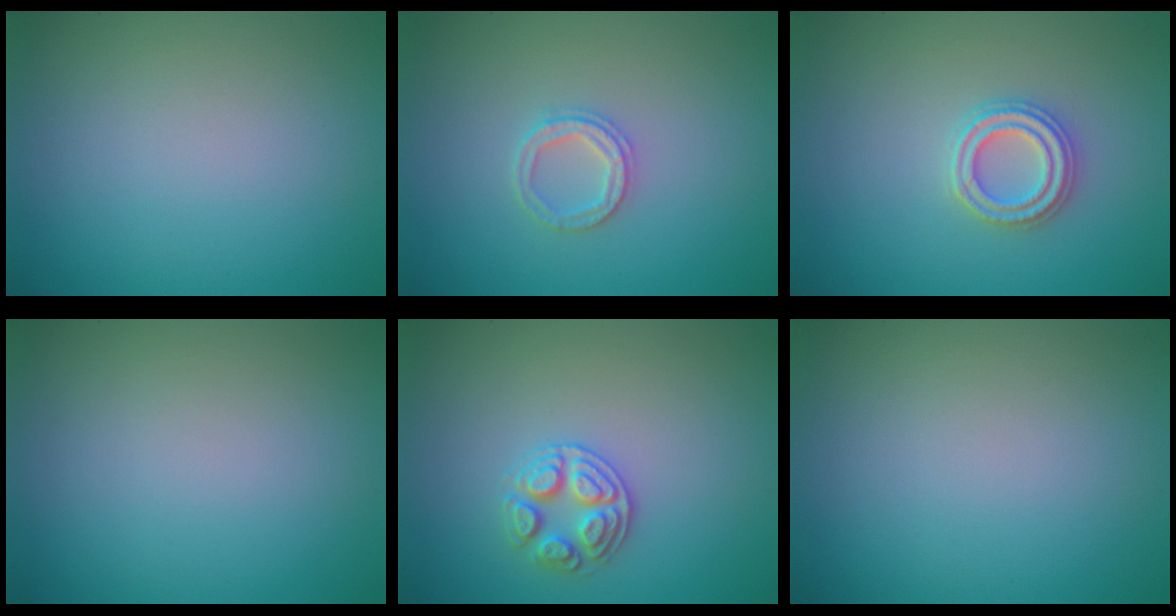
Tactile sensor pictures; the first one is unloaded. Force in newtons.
{"total": 2.1, "press": 2.0, "slide": 0.4}
{"total": 2.6, "press": 2.6, "slide": 0.4}
{"total": 0.0}
{"total": 2.6, "press": 2.6, "slide": 0.4}
{"total": 0.0}